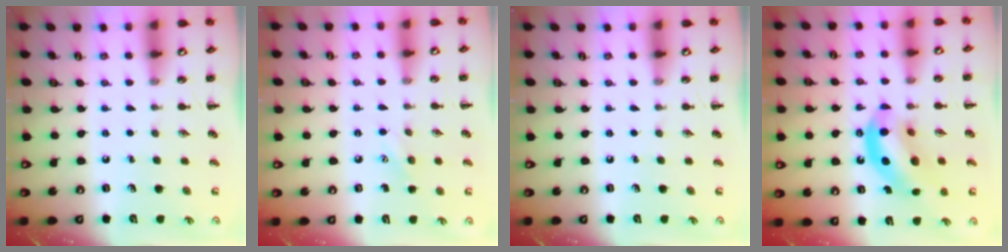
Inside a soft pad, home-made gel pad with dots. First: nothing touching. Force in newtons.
{"total": 6.5, "press": 6.3, "slide": 1.7}
{"total": 0.0}
{"total": 14.0, "press": 13.5, "slide": 3.6}